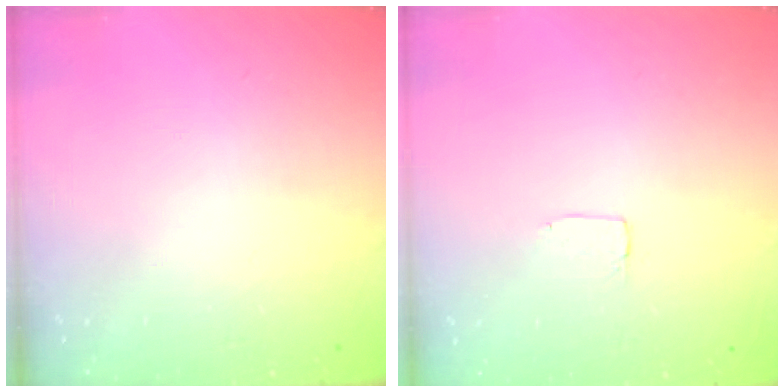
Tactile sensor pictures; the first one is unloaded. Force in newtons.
{"total": 2.0, "press": 2.0, "slide": 0.0}